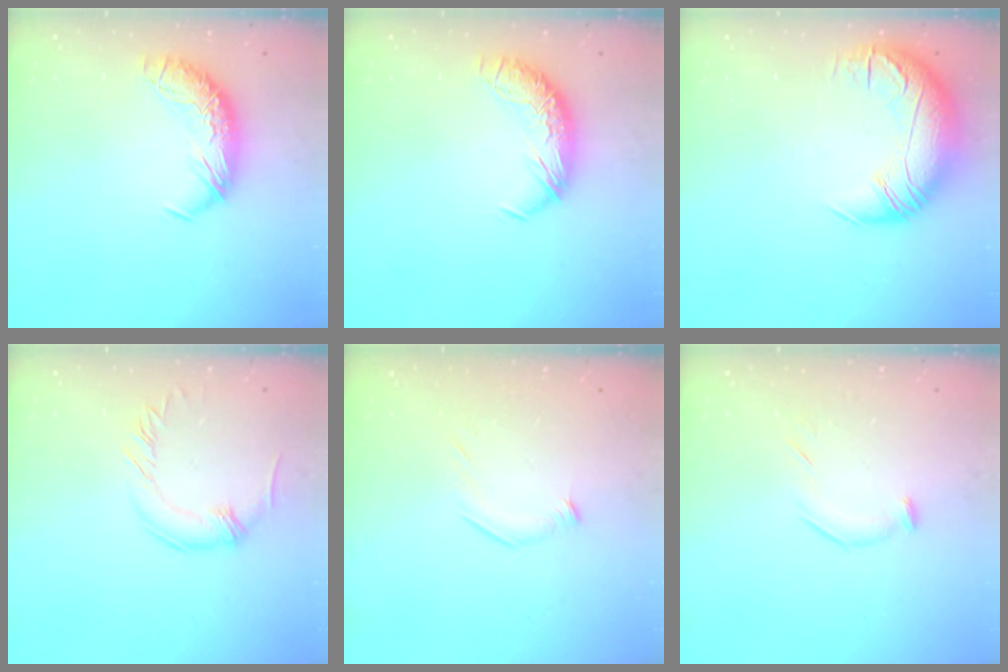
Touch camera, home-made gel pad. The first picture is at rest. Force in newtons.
{"total": 0.0}
{"total": 3.2, "press": 0.6, "slide": 3.2}
{"total": 0.8, "press": 0.8, "slide": 0.0}
{"total": 7.7, "press": 7.6, "slide": 0.6}
{"total": 6.3, "press": 6.2, "slide": 0.5}